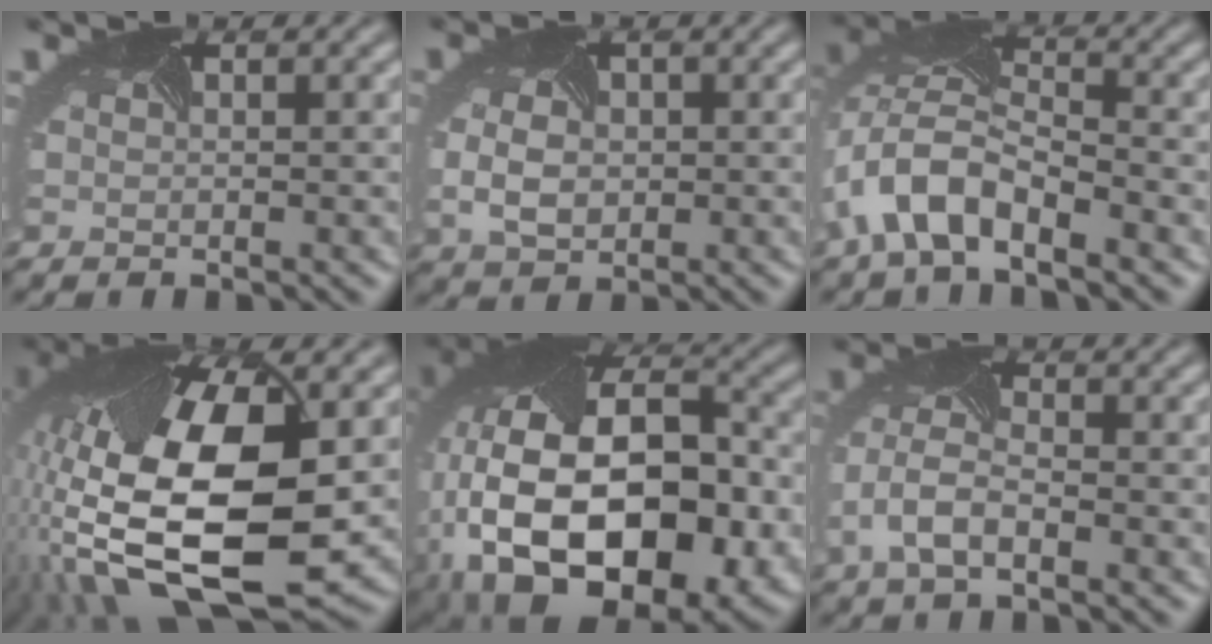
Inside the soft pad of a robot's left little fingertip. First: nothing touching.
{"total": 2.8, "force": [-0.7, 2.1, 1.8], "torque": [-0.051, -0.008, -0.002]}
{"total": 7.1, "force": [-4.6, 2.9, 4.7], "torque": [-0.104, 0.004, -0.085]}
{"total": 18.1, "force": [-1.4, 9.4, 15.4], "torque": [-0.335, -0.052, 0.002]}
{"total": 18.9, "force": [-4.9, 11.5, 14.2], "torque": [-0.261, -0.024, -0.052]}
{"total": 4.3, "force": [-2.1, 2.0, 3.2], "torque": [-0.091, -0.002, -0.037]}